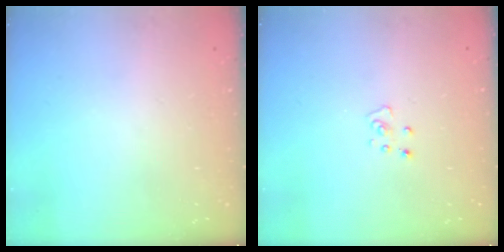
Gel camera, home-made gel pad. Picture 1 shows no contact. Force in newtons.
{"total": 2.8, "press": 2.8, "slide": 0.2}